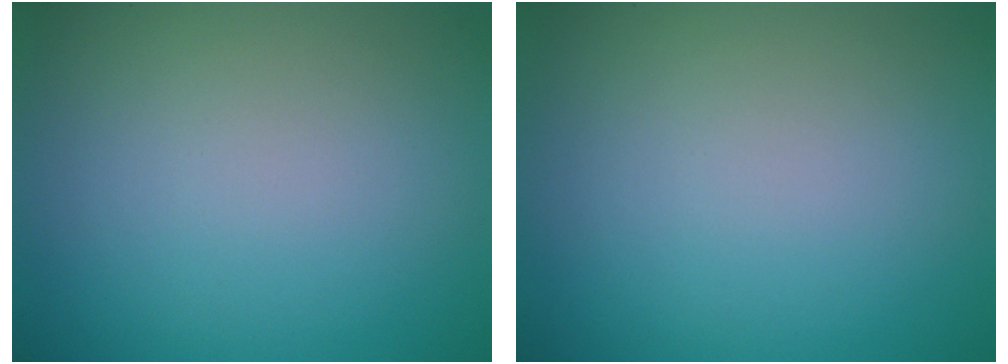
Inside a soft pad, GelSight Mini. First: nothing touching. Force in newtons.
{"total": 0.0}